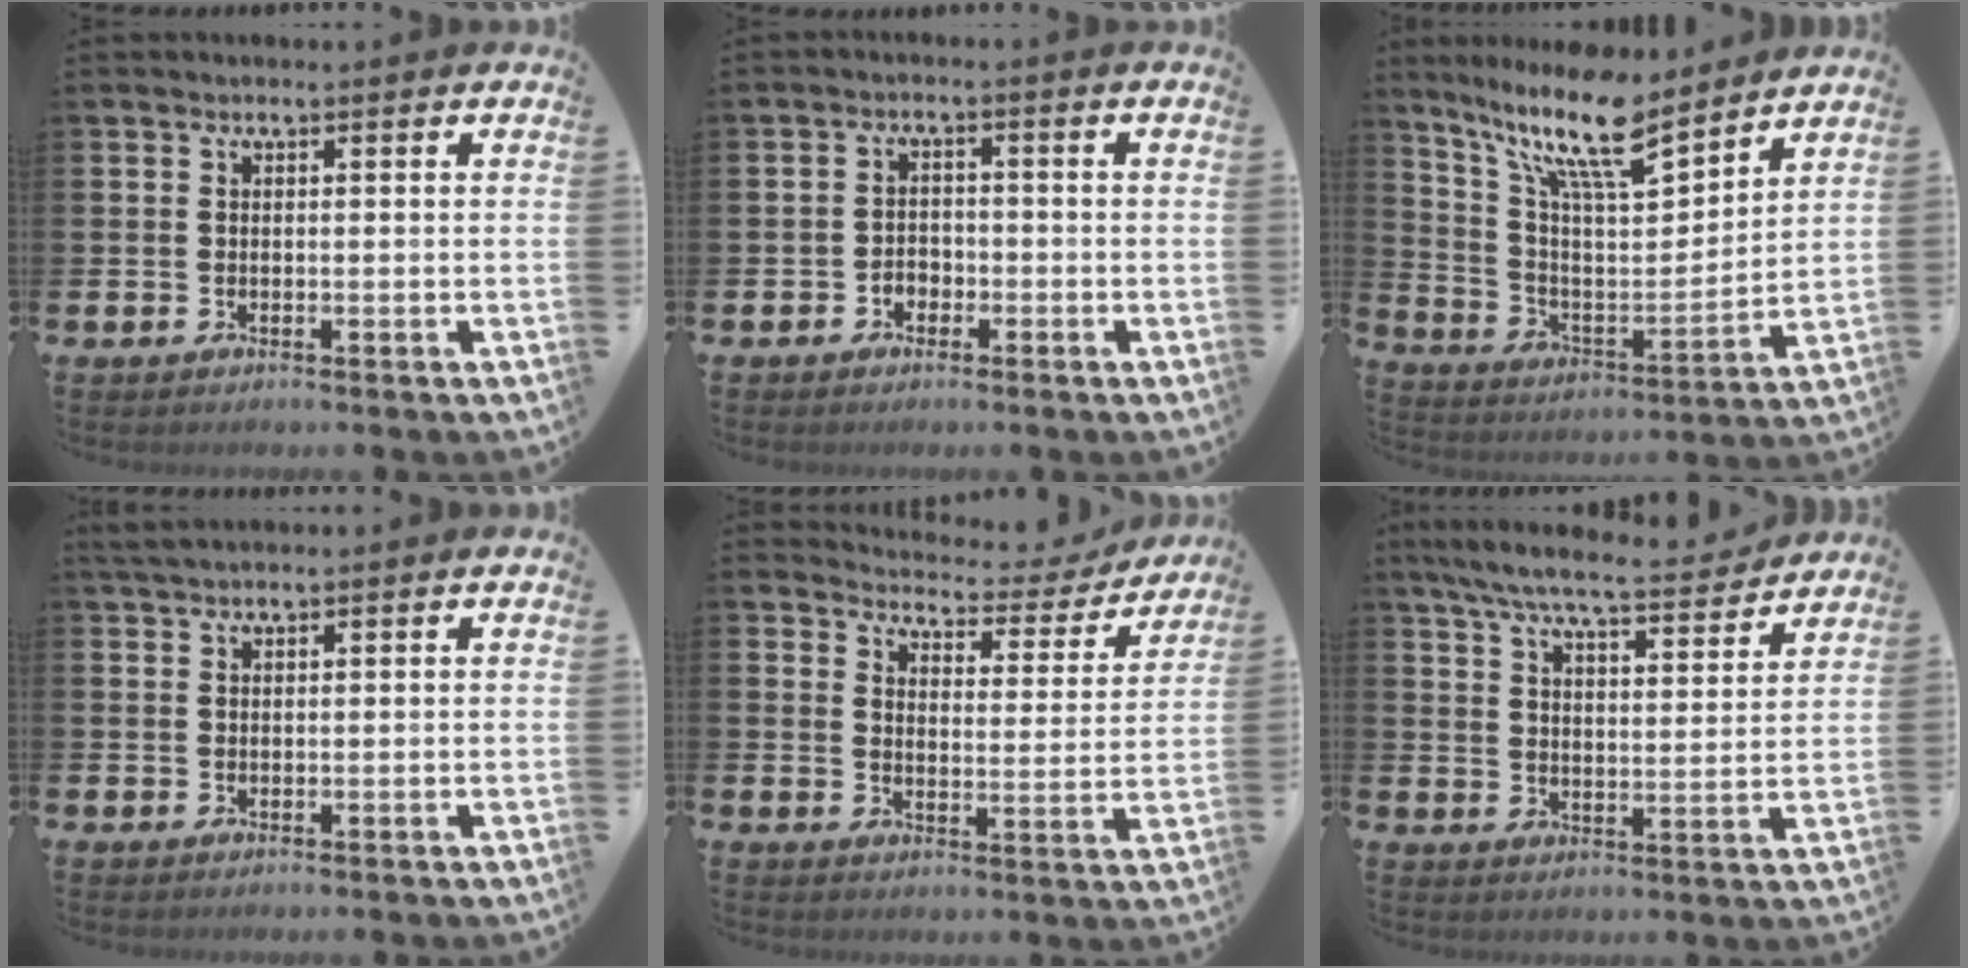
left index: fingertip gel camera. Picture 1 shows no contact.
{"total": 2.0, "force": [-1.3, 1.5, 0.5], "torque": [-0.012, 0.004, -0.029]}
{"total": 12.8, "force": [10.1, 2.9, 7.3], "torque": [-0.166, -0.057, 0.172]}
{"total": 2.0, "force": [1.7, 0.4, 0.9], "torque": [-0.018, 0.004, 0.031]}
{"total": 4.1, "force": [4.0, 1.0, 0.4], "torque": [-0.018, -0.041, 0.059]}
{"total": 7.9, "force": [7.3, 0.8, 3.0], "torque": [-0.081, -0.045, 0.125]}